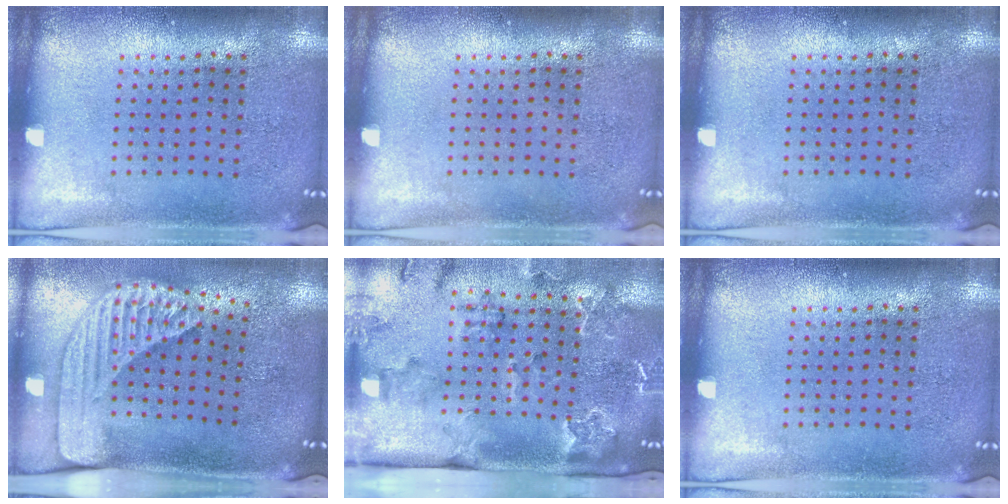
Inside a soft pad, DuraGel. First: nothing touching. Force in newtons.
{"total": 0.0}
{"total": 0.0}
{"total": 2.4, "press": 1.7, "slide": 1.7}
{"total": 2.5, "press": 2.4, "slide": 0.6}
{"total": 0.0}